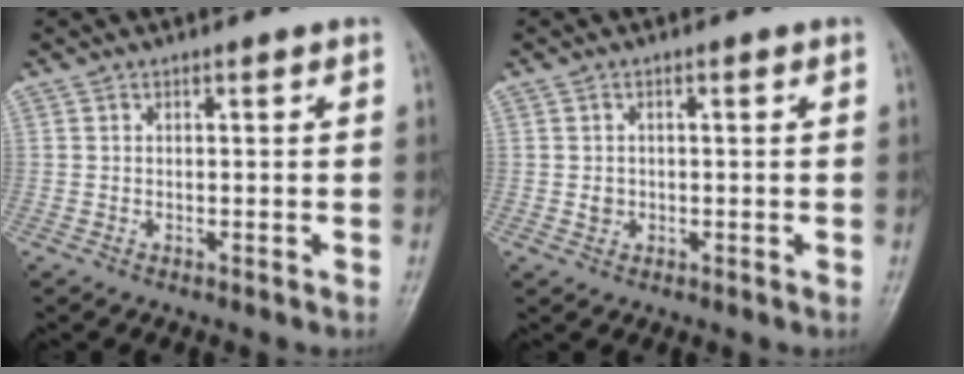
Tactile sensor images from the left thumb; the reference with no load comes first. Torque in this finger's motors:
{"motor_torque": [-0.16, -0.06, 0.02, -0.01, -0.02]}